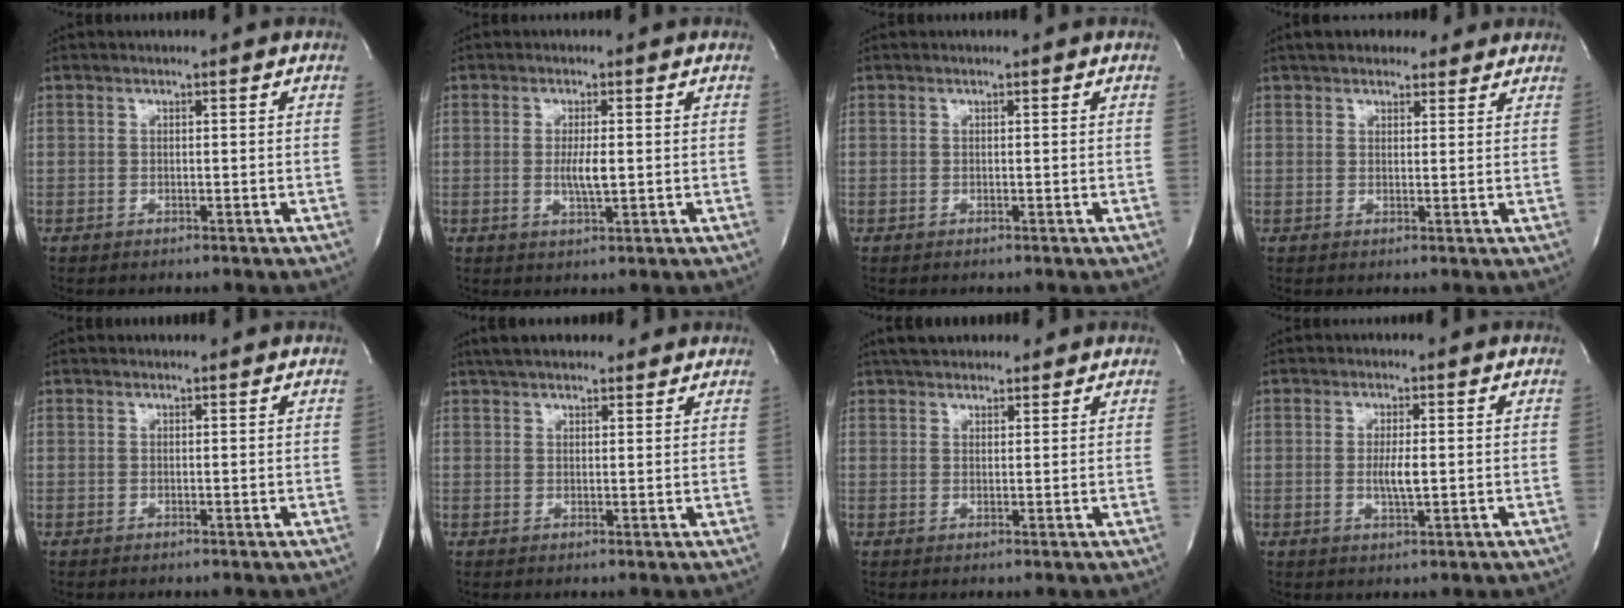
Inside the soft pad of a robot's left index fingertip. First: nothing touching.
{"total": 3.2, "force": [-0.2, 0.5, 3.2], "torque": [-0.063, -0.006, -0.001]}
{"total": 0.0}
{"total": 7.5, "force": [6.0, 3.3, 3.0], "torque": [-0.032, 0.021, 0.085]}
{"total": 0.0}
{"total": 10.1, "force": [8.4, 3.2, 4.7], "torque": [-0.065, 0.033, 0.122]}
{"total": 6.8, "force": [5.6, 2.6, 2.7], "torque": [-0.038, 0.026, 0.088]}
{"total": 3.0, "force": [-0.1, 0.5, 2.9], "torque": [-0.058, -0.005, -0.001]}